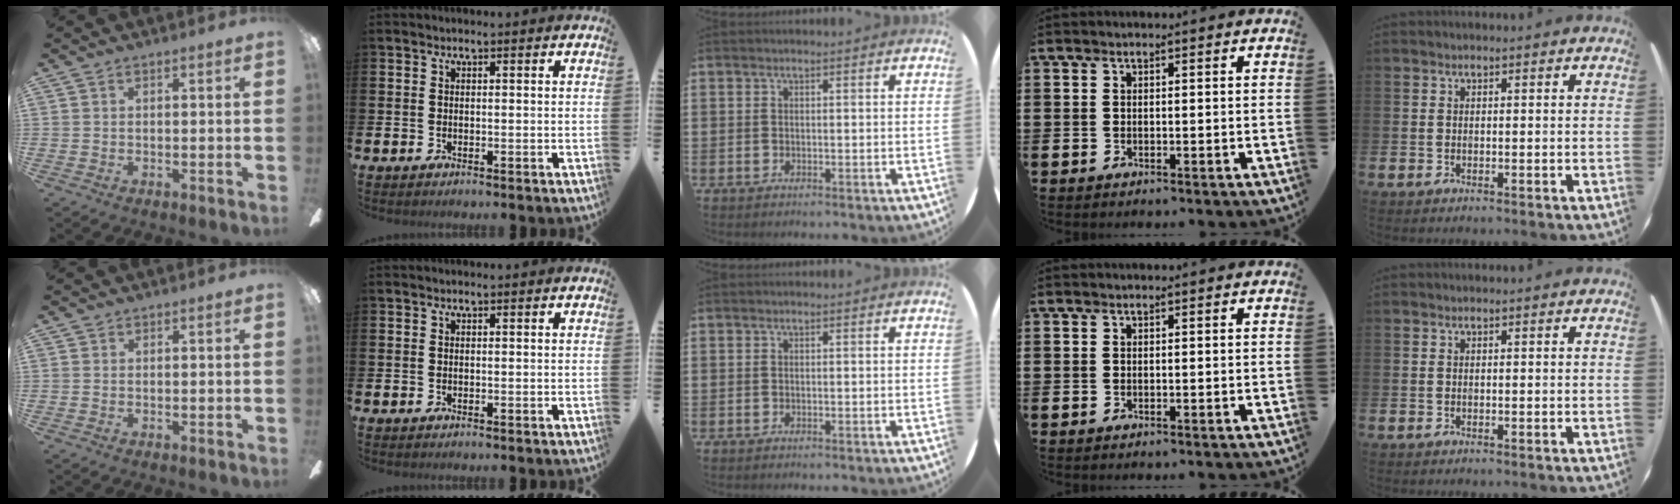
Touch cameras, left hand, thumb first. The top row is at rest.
{}